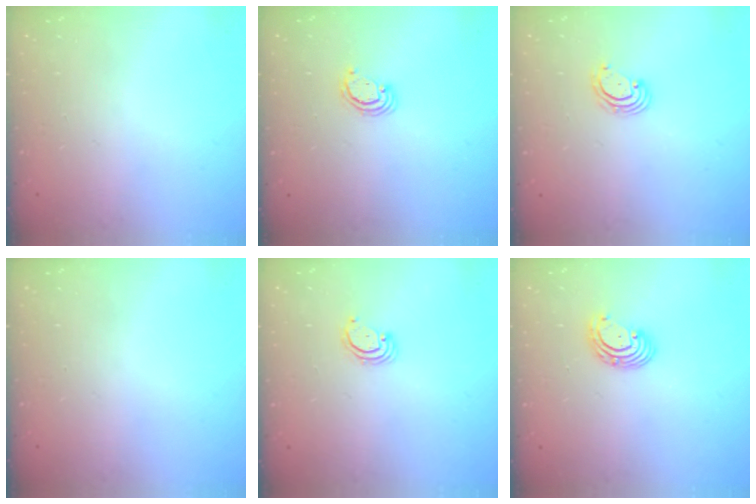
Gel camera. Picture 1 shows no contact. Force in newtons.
{"total": 2.6, "press": 2.5, "slide": 0.3}
{"total": 3.3, "press": 3.3, "slide": 0.5}
{"total": 0.0}
{"total": 2.8, "press": 2.8, "slide": 0.2}
{"total": 3.5, "press": 3.5, "slide": 0.2}